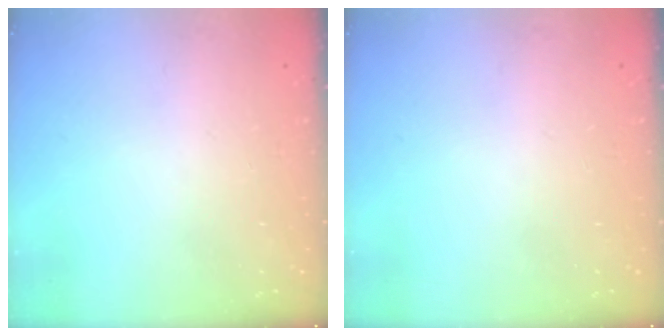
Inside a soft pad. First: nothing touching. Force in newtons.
{"total": 0.0}